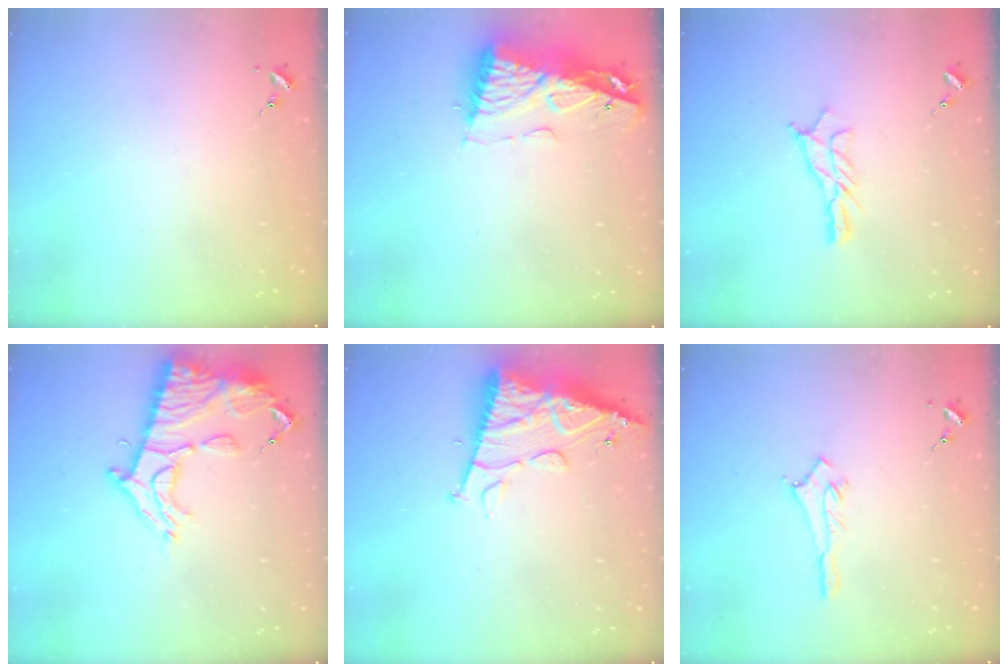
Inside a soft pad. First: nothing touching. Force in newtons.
{"total": 10.1, "press": 10.0, "slide": 1.1}
{"total": 9.4, "press": 9.4, "slide": 0.5}
{"total": 15.9, "press": 15.9, "slide": 1.4}
{"total": 14.9, "press": 14.8, "slide": 1.5}
{"total": 2.8, "press": 2.8, "slide": 0.4}